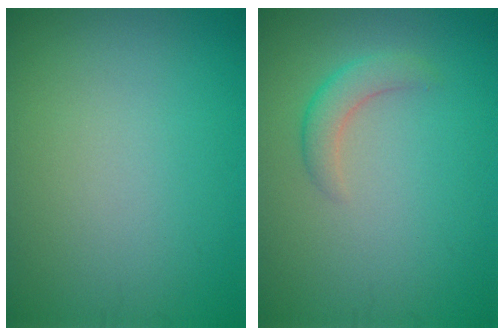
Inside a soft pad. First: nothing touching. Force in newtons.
{"total": 2.1, "press": 2.1, "slide": 0.1}